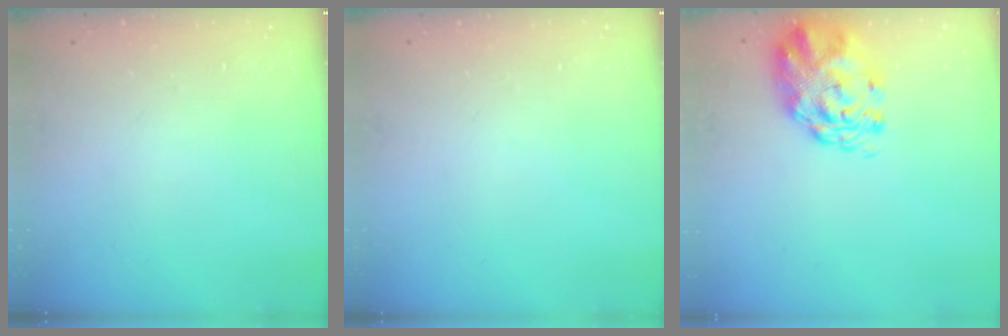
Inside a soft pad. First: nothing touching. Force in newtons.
{"total": 0.0}
{"total": 2.7, "press": 2.5, "slide": 1.0}